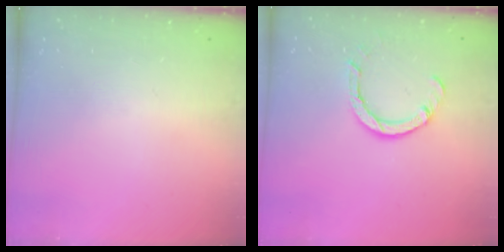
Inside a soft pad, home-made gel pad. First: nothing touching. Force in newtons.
{"total": 4.2, "press": 4.2, "slide": 0.1}